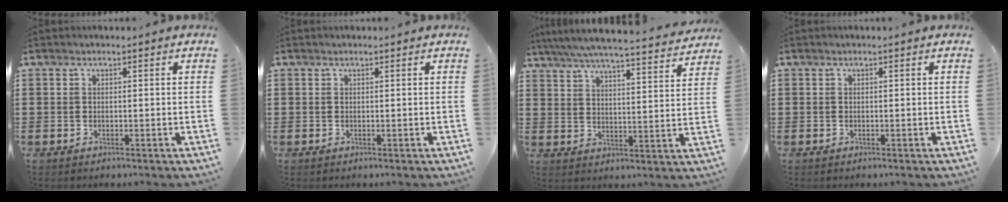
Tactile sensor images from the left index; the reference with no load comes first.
{"total": 0.0}
{"total": 5.7, "force": [5.2, -0.3, 2.2], "torque": [-0.065, -0.038, 0.086]}
{"total": 0.0}